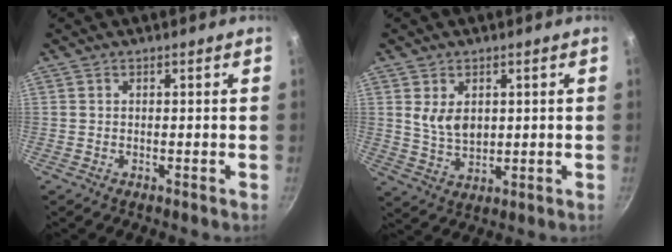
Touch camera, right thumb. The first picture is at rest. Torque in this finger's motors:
{"motor_torque": [0.68, 0.95, 0.35, -0.23, 0.05]}